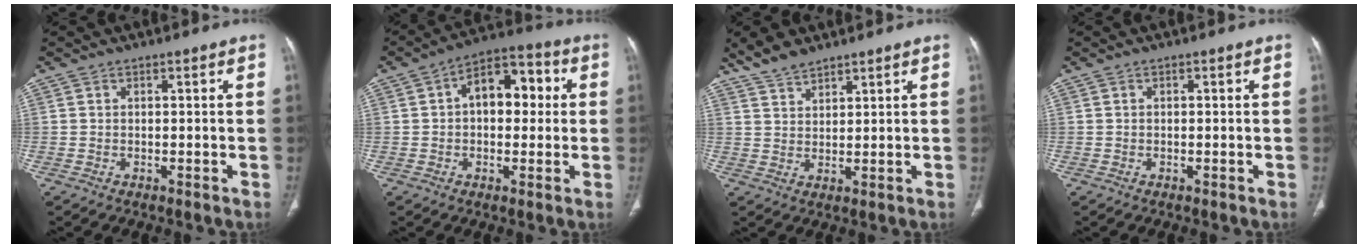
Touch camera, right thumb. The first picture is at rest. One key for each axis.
{"total": 11.2, "fx": 1.5, "fy": 6.9, "fz": 8.7, "tx": -0.094, "ty": 0.030, "tz": 0.015}
{"total": 5.0, "fx": 4.4, "fy": 1.7, "fz": 1.8, "tx": -0.029, "ty": -0.015, "tz": 0.089}
{"total": 0.0}